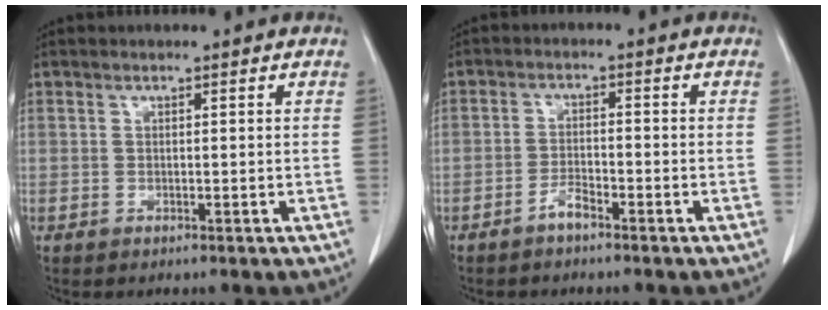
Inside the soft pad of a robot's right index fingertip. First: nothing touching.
{"total": 2.4, "force": [-1.9, 0.5, 1.4], "torque": [-0.026, 0.002, -0.038]}